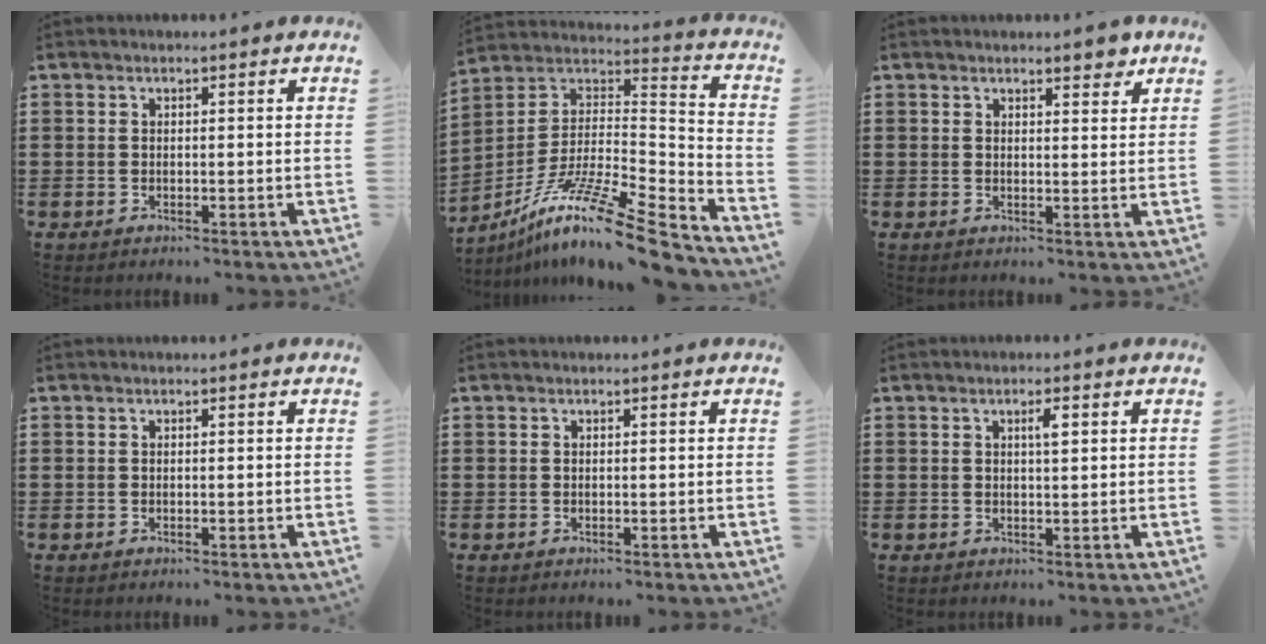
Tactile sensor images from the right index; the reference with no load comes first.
{"total": 14.5, "force": [-10.4, 1.5, 10.0], "torque": [-0.174, 0.021, -0.189]}
{"total": 2.9, "force": [2.4, 1.0, 1.4], "torque": [-0.015, 0.001, 0.040]}
{"total": 0.0}
{"total": 0.0}
{"total": 2.0, "force": [0.8, 0.5, 1.8], "torque": [-0.036, 0.006, 0.010]}